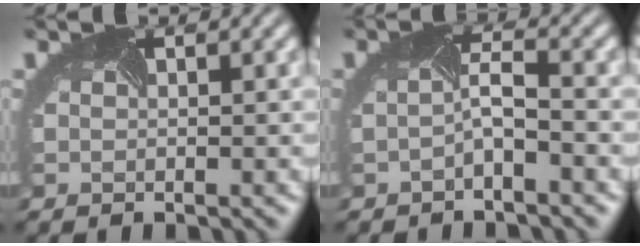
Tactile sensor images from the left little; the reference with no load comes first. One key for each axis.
{"total": 1.7, "fx": -0.9, "fy": 0.0, "fz": 1.5, "tx": -0.033, "ty": 0.000, "tz": -0.020}